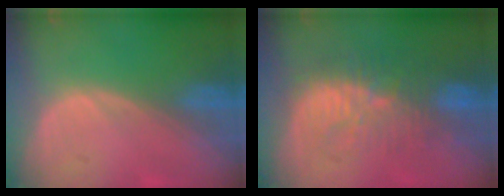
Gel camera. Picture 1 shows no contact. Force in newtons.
{"total": 9.3, "press": 9.0, "slide": 2.1}